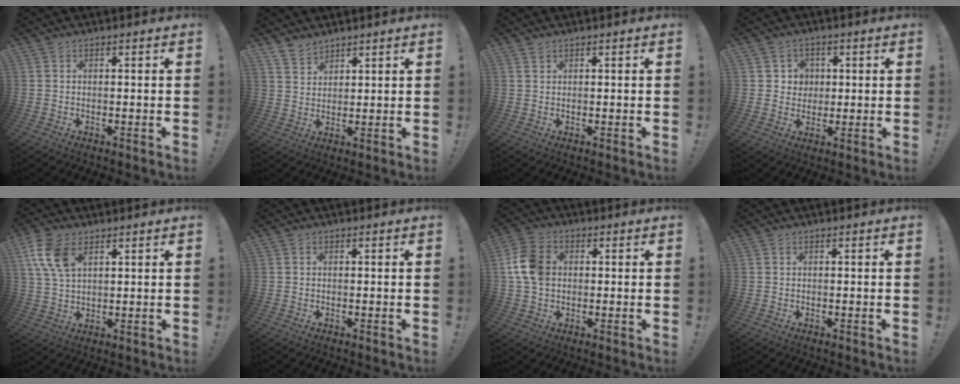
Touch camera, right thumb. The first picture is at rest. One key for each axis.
{"total": 4.5, "fx": 4.0, "fy": 1.9, "fz": 0.4, "tx": -0.013, "ty": -0.026, "tz": 0.079}
{"total": 1.0, "fx": 0.8, "fy": 0.5, "fz": 0.2, "tx": 0.002, "ty": -0.004, "tz": 0.015}
{"total": 4.9, "fx": 1.2, "fy": 4.7, "fz": 0.6, "tx": -0.012, "ty": -0.008, "tz": 0.023}
{"total": 10.1, "fx": 4.9, "fy": 5.7, "fz": 6.7, "tx": -0.141, "ty": -0.008, "tz": 0.094}
{"total": 0.0}
{"total": 10.3, "fx": 0.8, "fy": 8.0, "fz": 6.5, "tx": -0.129, "ty": 0.012, "tz": 0.018}
{"total": 0.0}